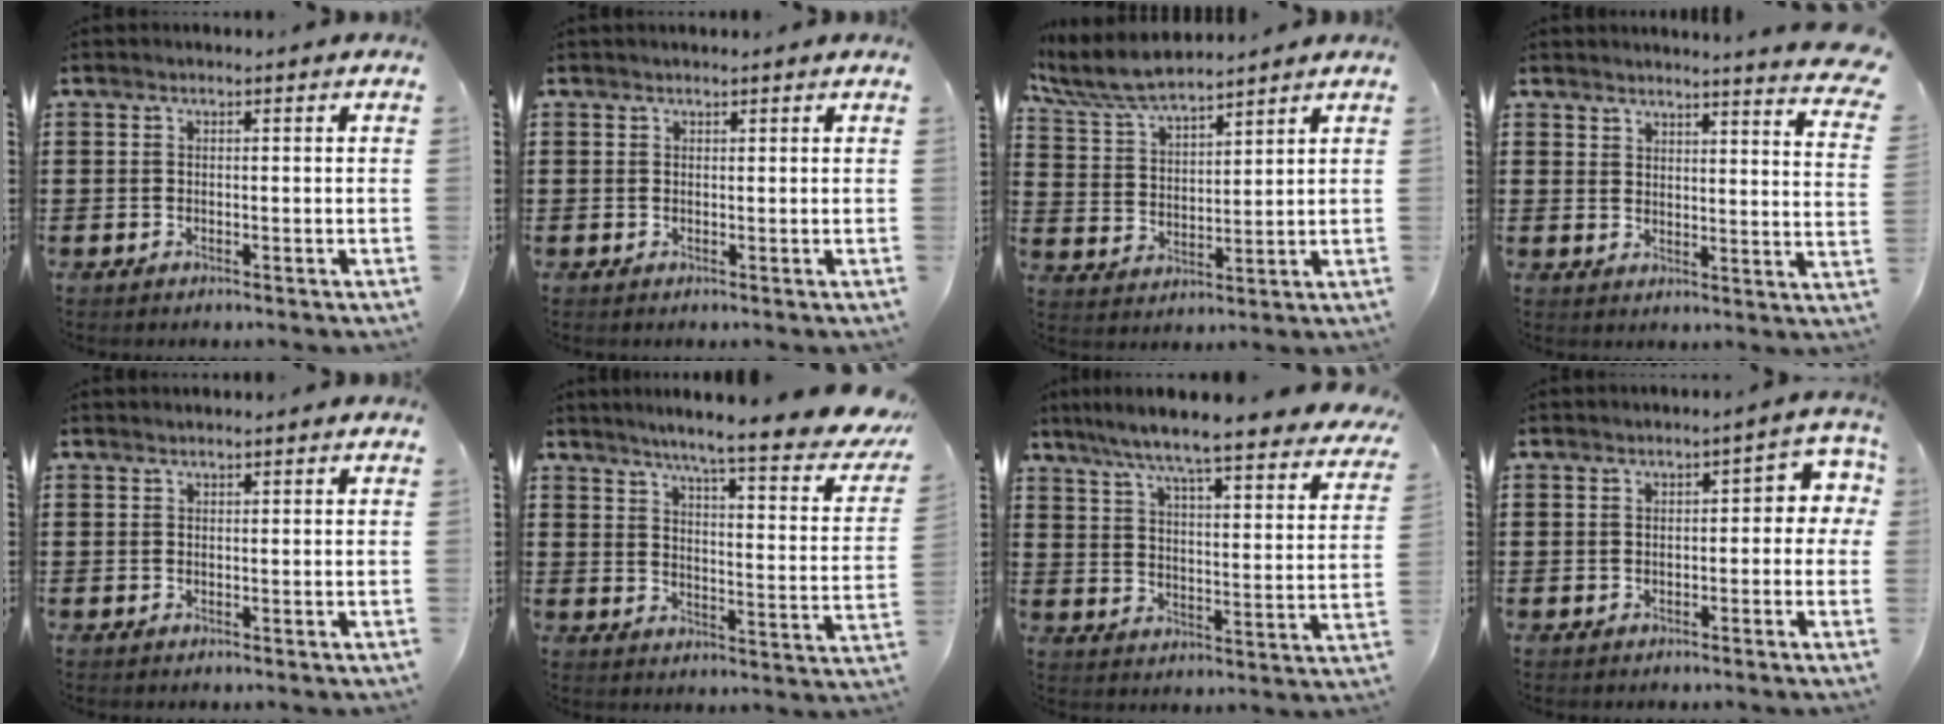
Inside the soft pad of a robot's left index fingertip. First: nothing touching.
{"total": 0.6, "force": [0.5, 0.3, -0.2], "torque": [0.001, 0.001, 0.010]}
{"total": 7.6, "force": [6.7, 1.3, 3.2], "torque": [-0.087, -0.022, 0.122]}
{"total": 4.4, "force": [4.3, 0.2, 0.8], "torque": [-0.024, -0.023, 0.076]}
{"total": 0.6, "force": [0.6, -0.1, 0.1], "torque": [-0.002, -0.002, 0.012]}
{"total": 6.7, "force": [5.4, -0.2, 4.1], "torque": [-0.077, -0.047, 0.078]}
{"total": 6.1, "force": [5.4, -0.8, 2.7], "torque": [-0.078, -0.048, 0.085]}
{"total": 3.9, "force": [0.4, 1.8, 3.4], "torque": [-0.050, 0.004, -0.001]}